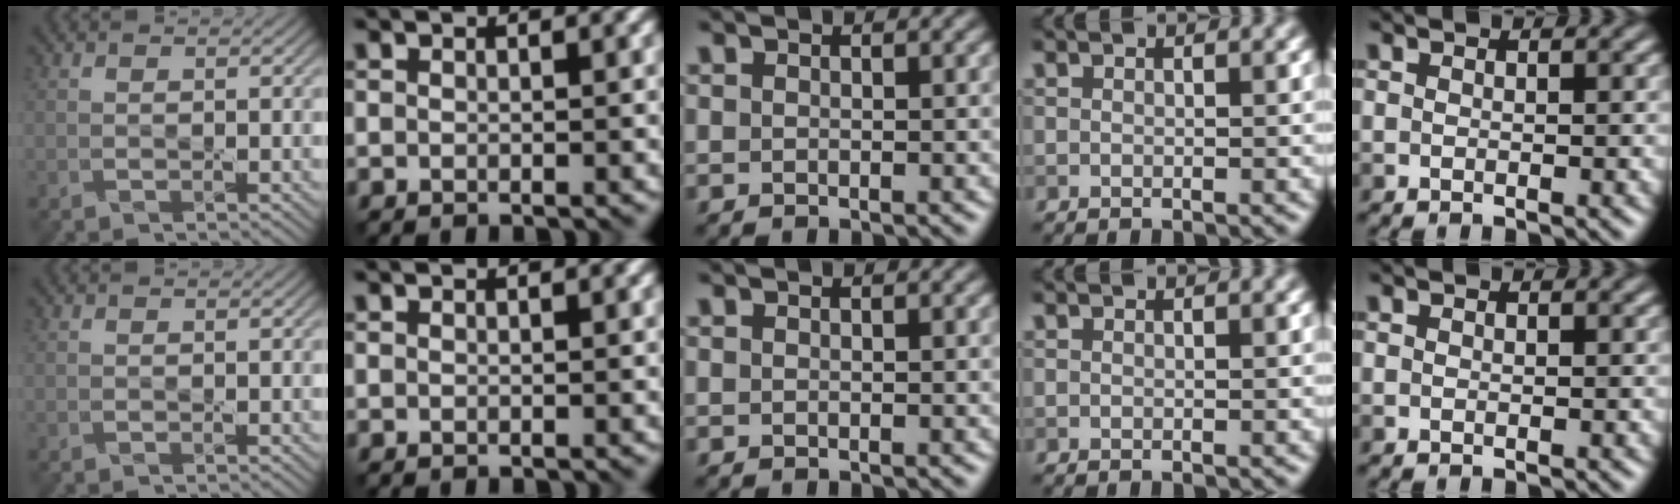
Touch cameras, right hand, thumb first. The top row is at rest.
{}